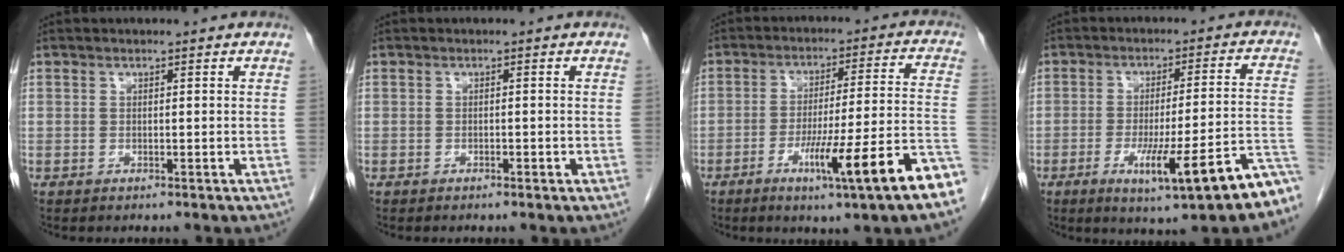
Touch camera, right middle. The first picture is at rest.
{"total": 0.8, "force": [-0.4, 0.2, 0.6], "torque": [-0.014, 0.000, -0.005]}
{"total": 15.5, "force": [-8.0, -0.8, 13.2], "torque": [-0.178, -0.010, -0.117]}
{"total": 14.2, "force": [-8.0, 1.2, 11.7], "torque": [-0.133, 0.010, -0.107]}